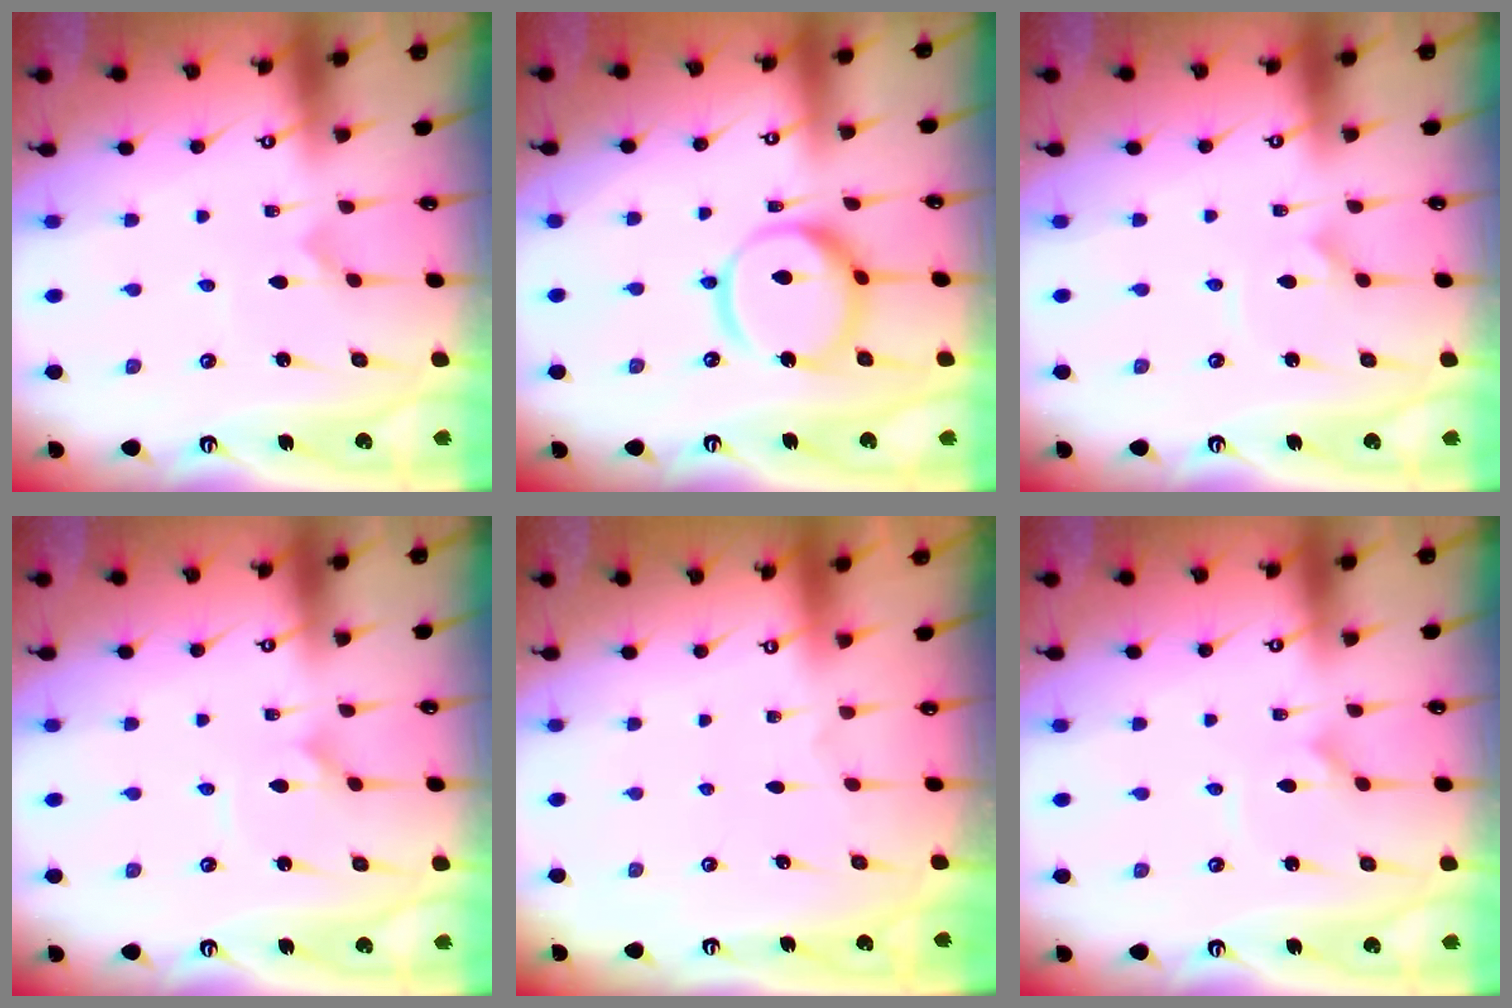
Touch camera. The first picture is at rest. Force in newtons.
{"total": 13.4, "press": 13.3, "slide": 1.4}
{"total": 2.4, "press": 2.4, "slide": 0.1}
{"total": 1.5, "press": 1.5, "slide": 0.0}
{"total": 0.0}
{"total": 1.5, "press": 1.5, "slide": 0.1}